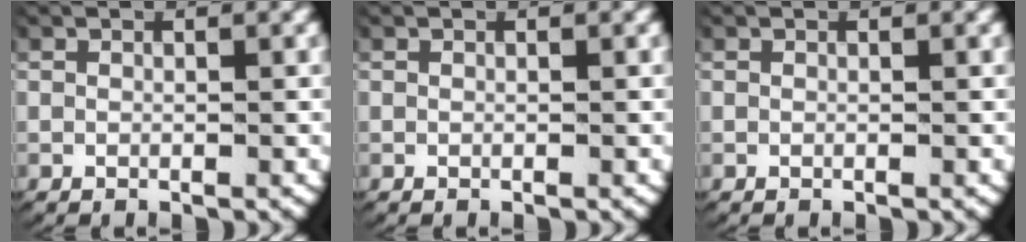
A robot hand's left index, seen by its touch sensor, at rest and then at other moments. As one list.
[{"total": 0.0}, {"total": 0.0}]